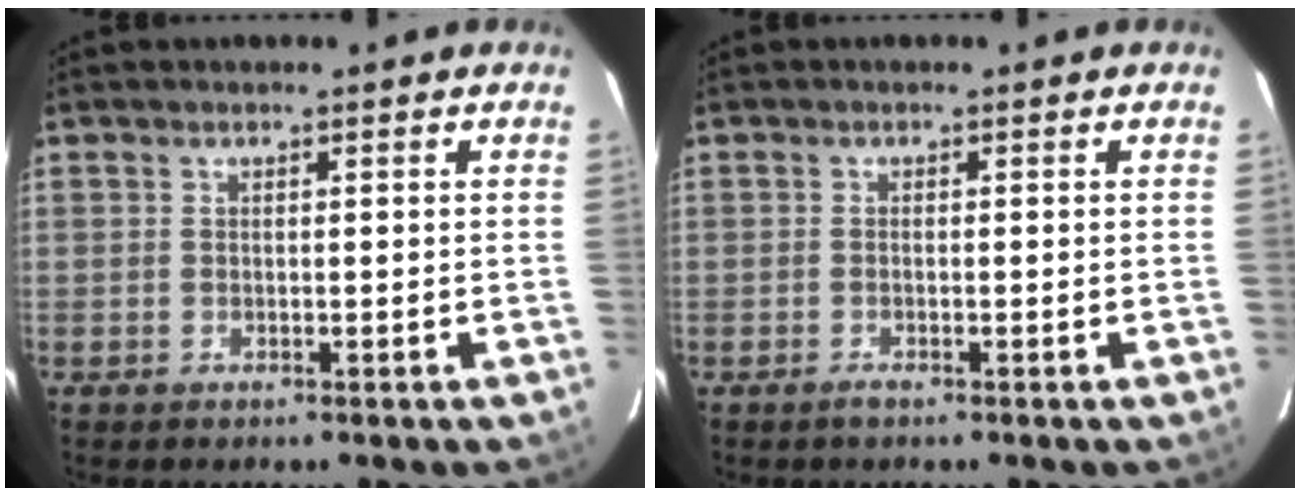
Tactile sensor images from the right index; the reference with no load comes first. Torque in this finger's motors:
{"motor_torque": [0.08, 0.01, -0.02, 0.01]}